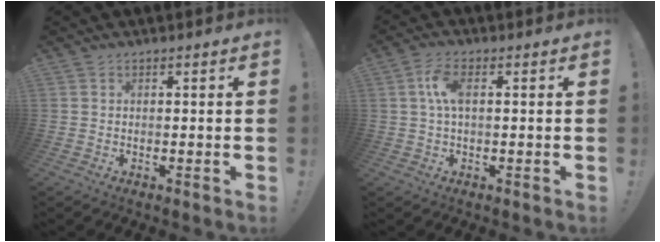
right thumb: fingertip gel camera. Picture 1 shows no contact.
{"total": 6.6, "force": [0.7, 3.1, 5.8], "torque": [-0.106, 0.007, 0.013]}